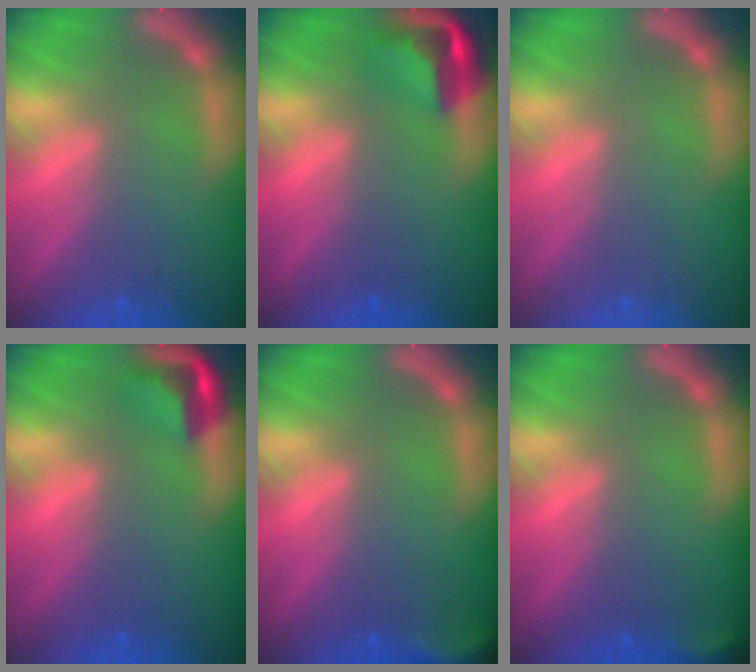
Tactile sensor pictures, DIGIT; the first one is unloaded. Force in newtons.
{"total": 4.4}
{"total": 0.0}
{"total": 3.5}
{"total": 4.0}
{"total": 1.9}